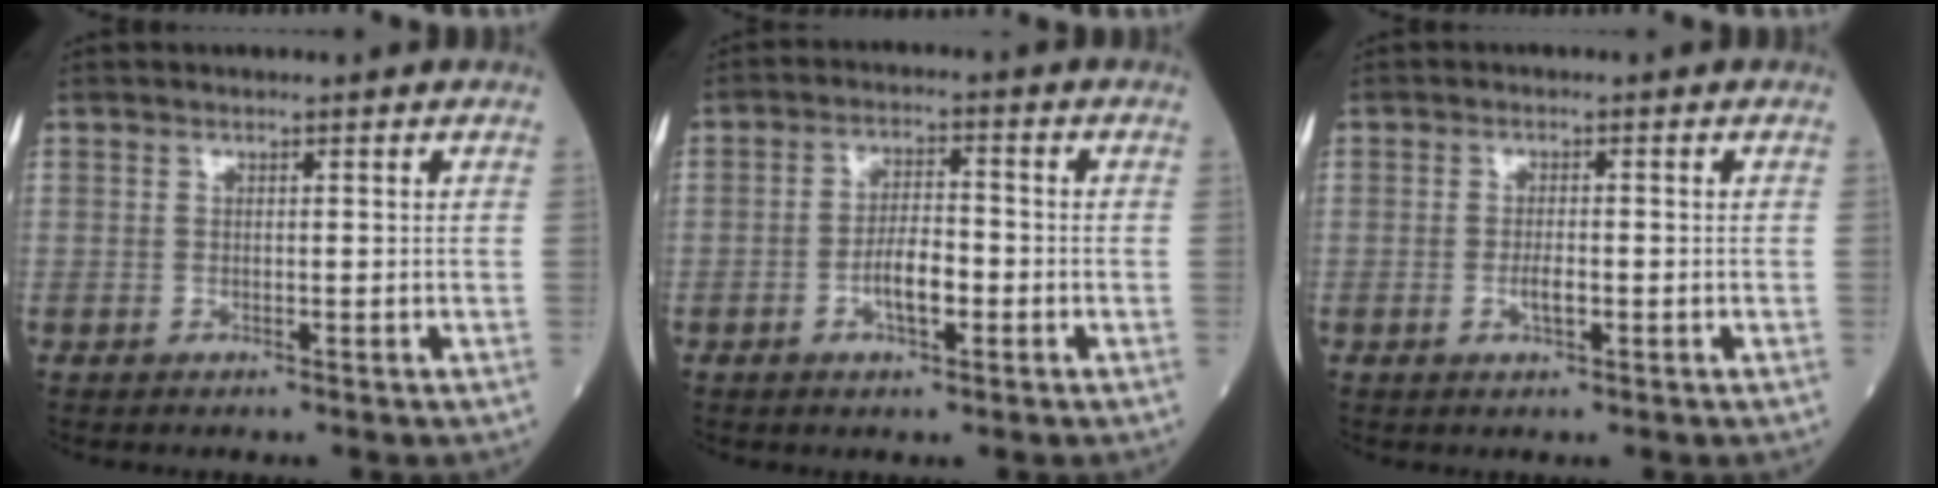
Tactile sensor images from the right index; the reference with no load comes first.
{"total": 5.1, "force": [-1.7, 1.7, 4.5], "torque": [-0.083, 0.007, -0.031]}
{"total": 2.3, "force": [-0.7, 0.6, 2.1], "torque": [-0.039, 0.001, -0.010]}